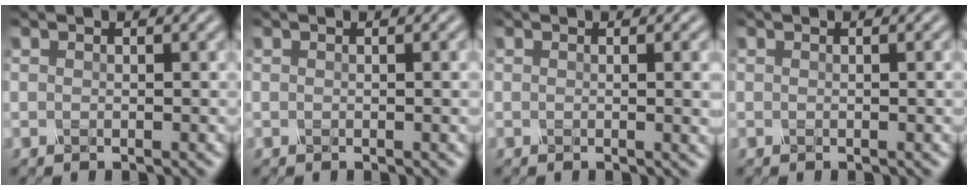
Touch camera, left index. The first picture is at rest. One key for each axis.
{"total": 1.3, "fx": 0.1, "fy": 0.4, "fz": 1.2, "tx": -0.010, "ty": 0.003, "tz": -0.002}
{"total": 2.9, "fx": 0.2, "fy": 1.0, "fz": 2.7, "tx": -0.023, "ty": 0.003, "tz": 0.001}
{"total": 0.9, "fx": 0.0, "fy": 0.3, "fz": 0.9, "tx": -0.008, "ty": 0.002, "tz": -0.002}